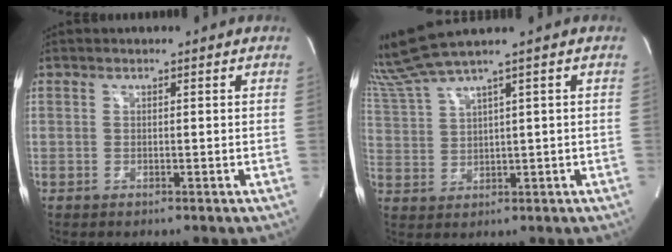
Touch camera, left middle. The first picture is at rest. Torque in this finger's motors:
{"motor_torque": [0.06, -0.03, 0.00, 0.08]}